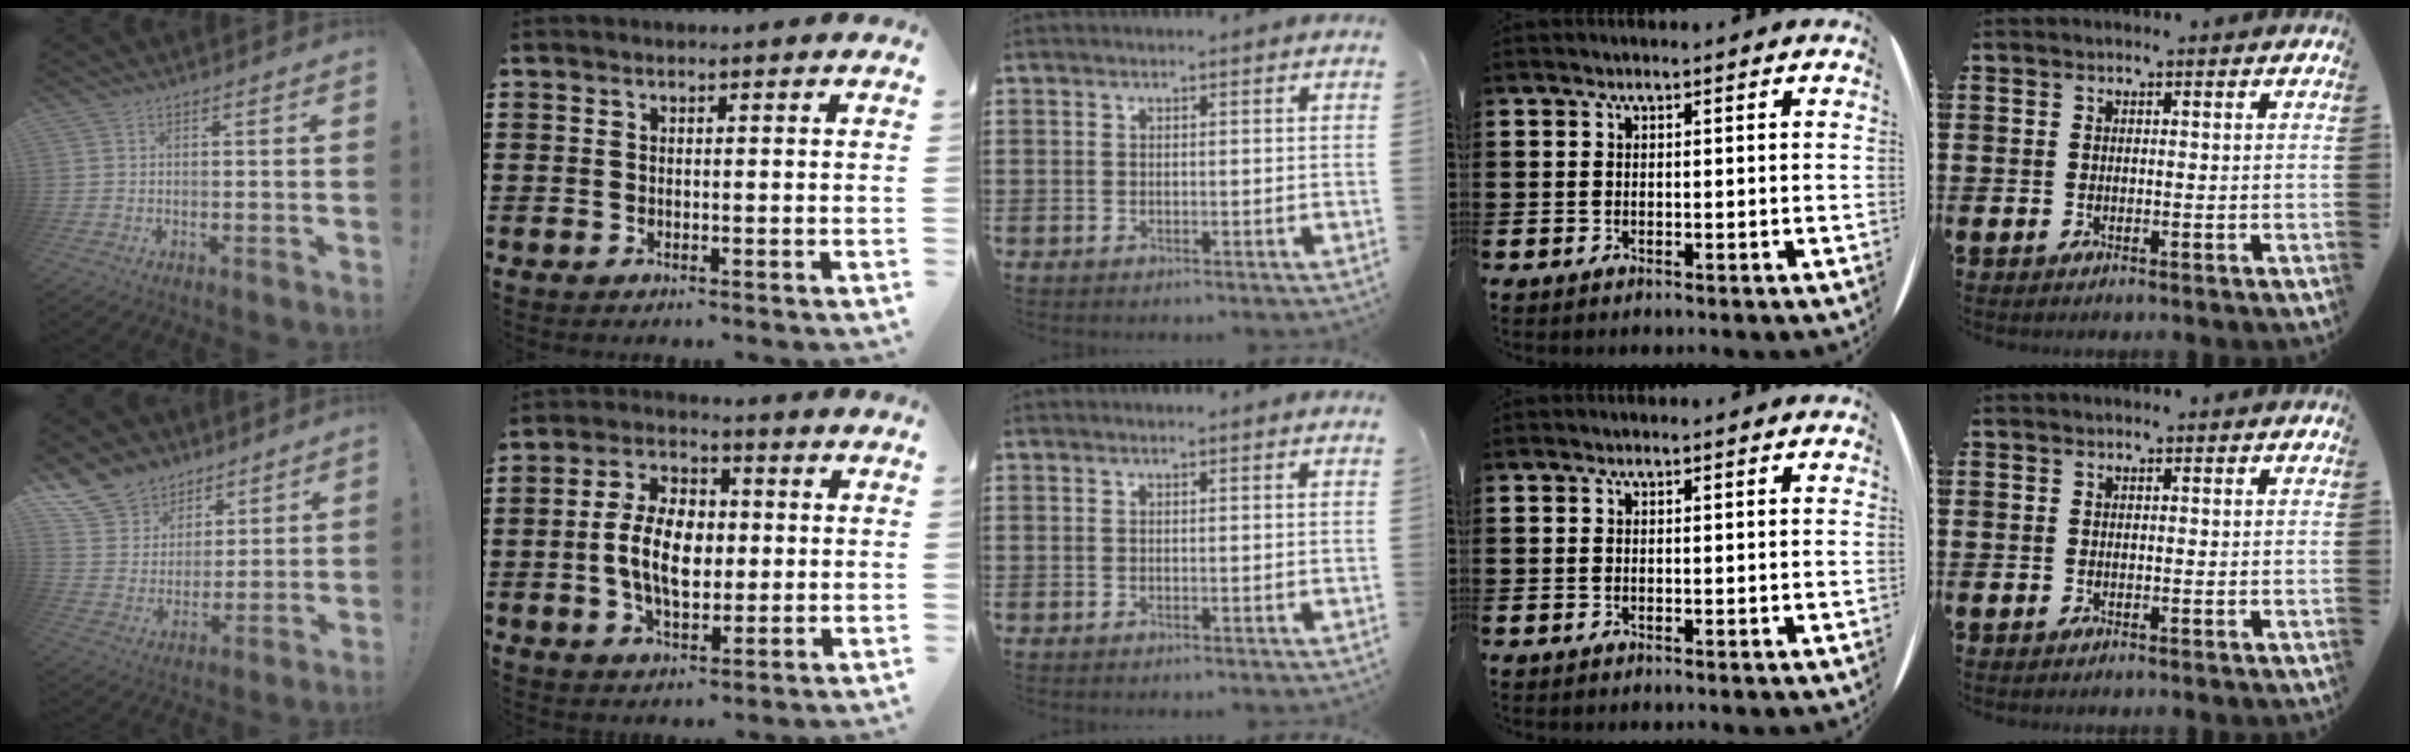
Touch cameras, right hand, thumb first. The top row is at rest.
{"thumb": {"total": 12.6, "force": [8.4, 9.0, 2.9], "torque": [-0.057, -0.058, 0.167]}, "index": {"total": 9.2, "force": [-0.3, 5.6, 7.2], "torque": [-0.156, 0.008, -0.013]}}